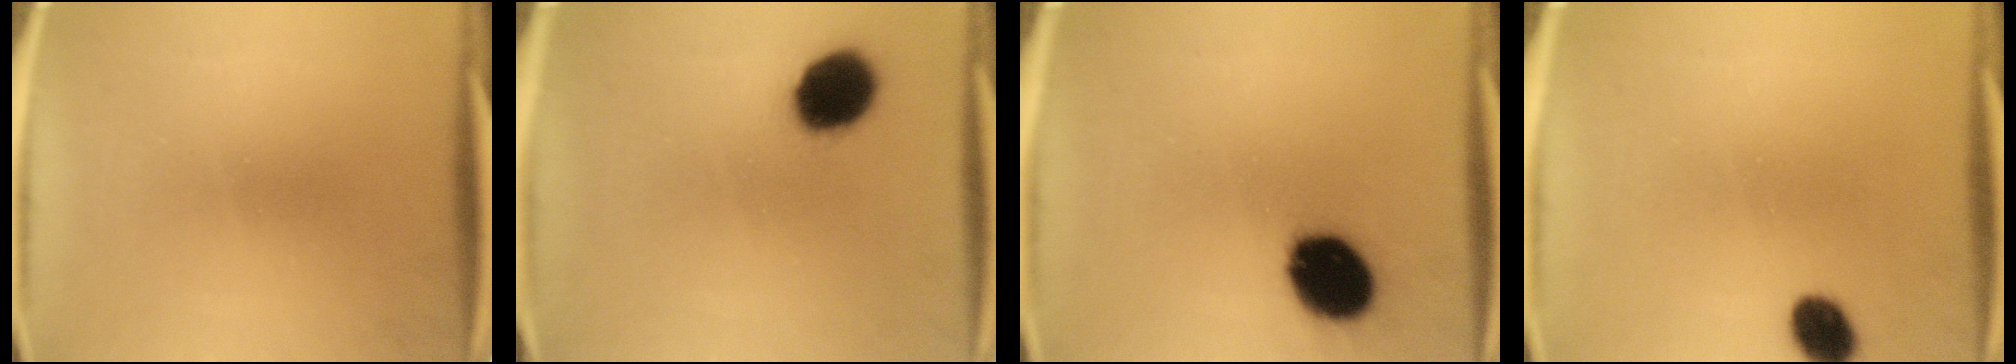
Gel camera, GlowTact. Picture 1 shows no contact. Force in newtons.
{"total": 11.8}
{"total": 15.0}
{"total": 5.7}